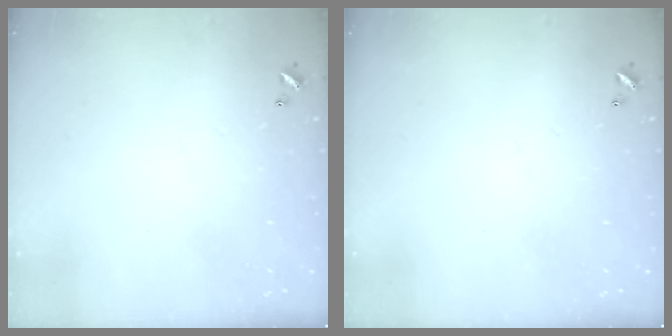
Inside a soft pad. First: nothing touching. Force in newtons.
{"total": 0.0}